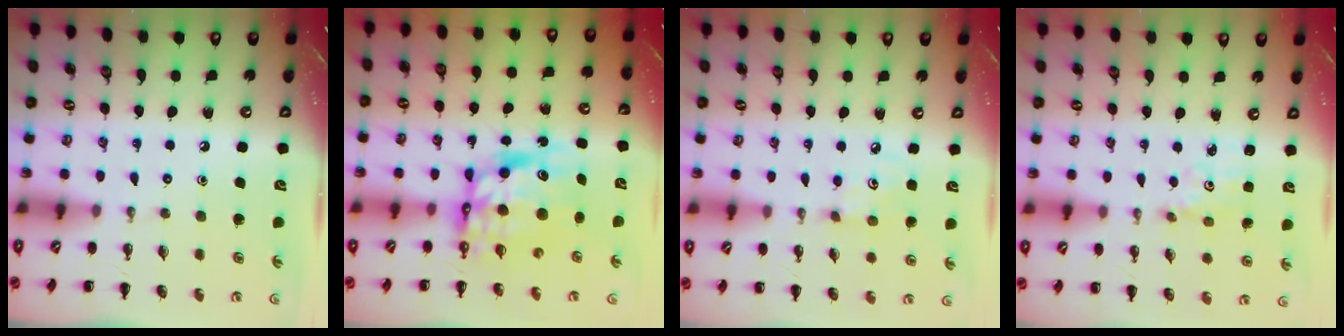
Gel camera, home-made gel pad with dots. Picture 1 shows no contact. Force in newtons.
{"total": 9.9, "press": 9.5, "slide": 2.6}
{"total": 3.1, "press": 3.0, "slide": 0.9}
{"total": 1.8, "press": 1.8, "slide": 0.5}